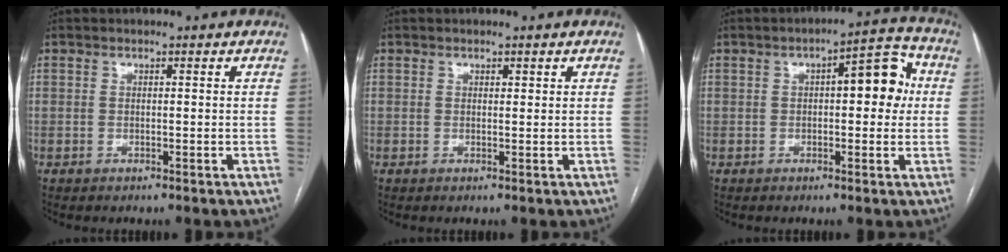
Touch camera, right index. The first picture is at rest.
{"total": 0.6, "force": [0.4, 0.4, 0.3], "torque": [-0.001, -0.001, 0.004]}
{"total": 8.4, "force": [1.2, 3.1, 7.8], "torque": [-0.097, 0.033, 0.012]}